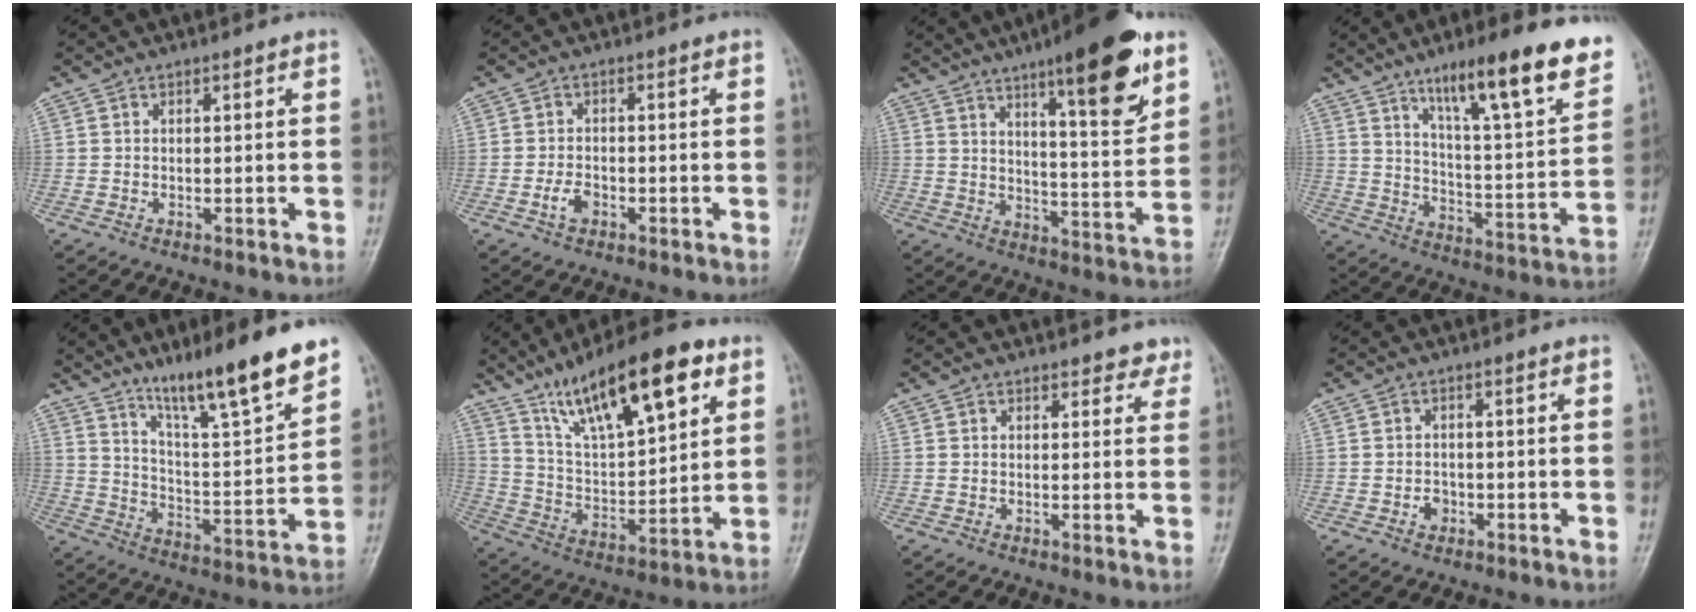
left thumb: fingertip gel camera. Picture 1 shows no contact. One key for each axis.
{"total": 2.9, "fx": -1.3, "fy": 1.8, "fz": 1.9, "tx": -0.035, "ty": 0.009, "tz": -0.024}
{"total": 17.4, "fx": 10.3, "fy": 3.9, "fz": 13.5, "tx": -0.170, "ty": -0.058, "tz": 0.156}
{"total": 20.8, "fx": 13.2, "fy": 3.9, "fz": 15.7, "tx": -0.204, "ty": -0.053, "tz": 0.207}
{"total": 17.5, "fx": 12.9, "fy": 1.9, "fz": 11.7, "tx": -0.166, "ty": -0.077, "tz": 0.218}
{"total": 20.6, "fx": 11.7, "fy": 6.7, "fz": 15.6, "tx": -0.225, "ty": -0.036, "tz": 0.211}
{"total": 3.4, "fx": 3.0, "fy": 1.5, "fz": 0.5, "tx": 0.024, "ty": -0.016, "tz": 0.021}
{"total": 2.1, "fx": -0.8, "fy": 1.7, "fz": 0.9, "tx": -0.005, "ty": 0.006, "tz": -0.012}